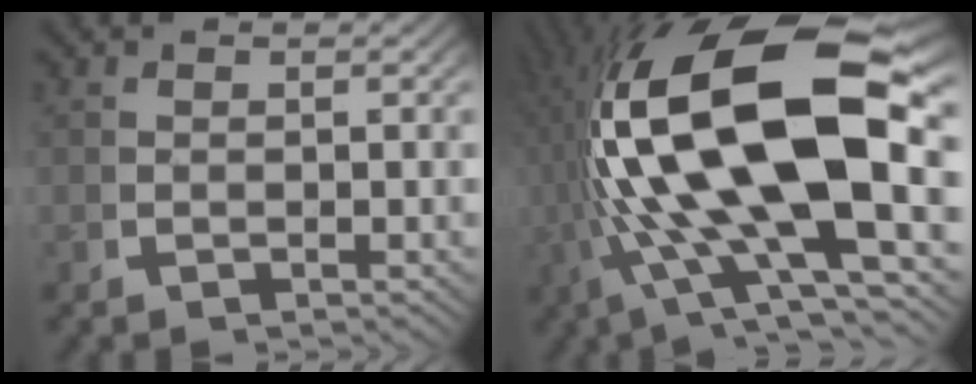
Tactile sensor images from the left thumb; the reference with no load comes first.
{"total": 23.8, "force": [1.8, 11.3, 20.9], "torque": [-0.393, -0.029, 0.047]}